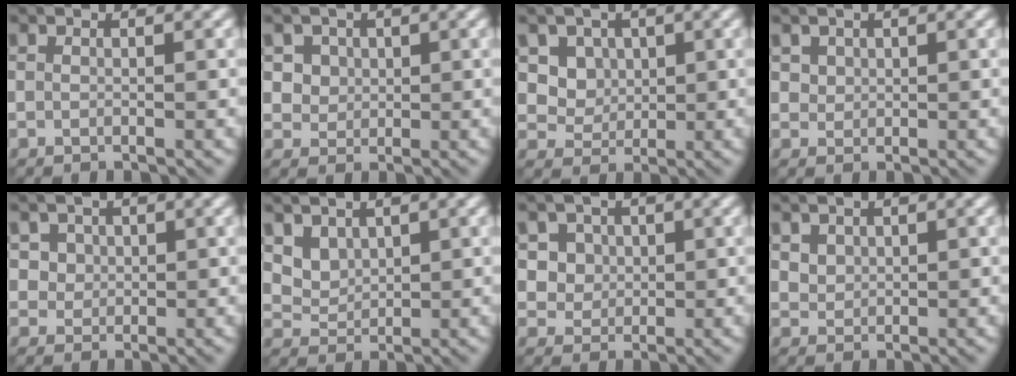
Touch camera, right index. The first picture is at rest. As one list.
[{"total": 4.0, "force": [1.9, 3.1, 1.6], "torque": [-0.035, 0.002, 0.036]}, {"total": 4.7, "force": [1.9, 3.9, 1.8], "torque": [-0.040, -0.012, 0.041]}, {"total": 2.1, "force": [1.2, 1.5, 0.7], "torque": [-0.020, 0.000, 0.032]}, {"total": 4.0, "force": [2.0, 3.2, 1.5], "torque": [-0.034, 0.004, 0.036]}, {"total": 3.8, "force": [2.4, 2.6, 1.5], "torque": [-0.049, -0.011, 0.074]}, {"total": 4.7, "force": [2.0, 3.9, 1.8], "torque": [-0.031, -0.001, 0.036]}, {"total": 2.4, "force": [1.5, 1.7, 0.9], "torque": [-0.029, -0.001, 0.042]}]